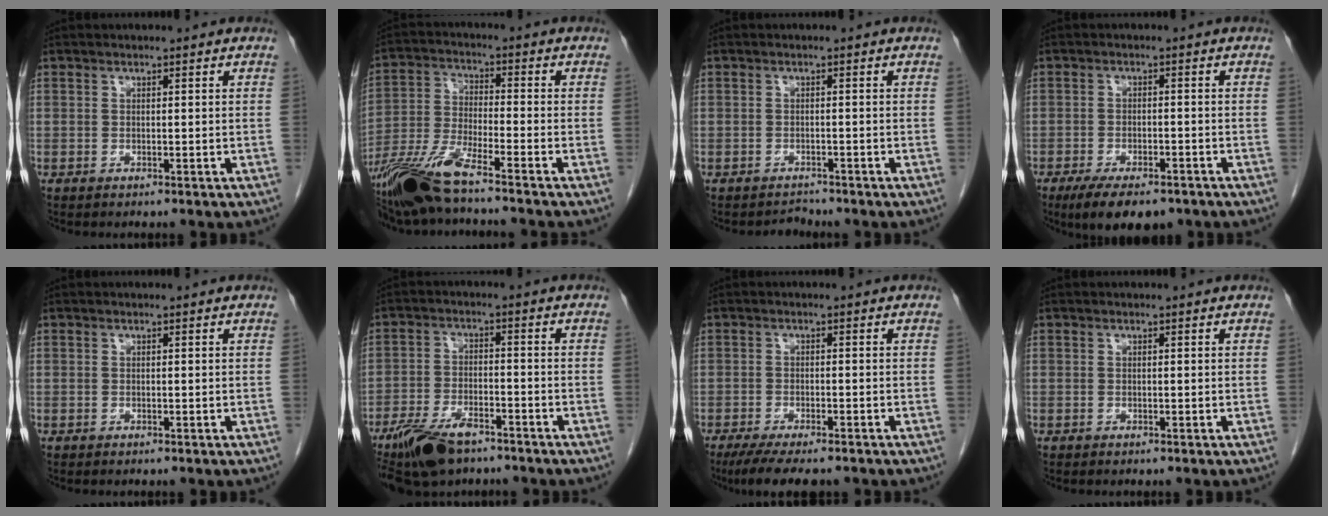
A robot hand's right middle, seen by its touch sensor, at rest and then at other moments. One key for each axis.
{"total": 10.6, "fx": -8.3, "fy": 0.2, "fz": 6.7, "tx": -0.142, "ty": -0.024, "tz": -0.162}
{"total": 1.3, "fx": -1.1, "fy": 0.1, "fz": -0.7, "tx": 0.008, "ty": -0.007, "tz": -0.018}
{"total": 9.0, "fx": -6.6, "fy": 3.1, "fz": 5.3, "tx": -0.082, "ty": -0.011, "tz": -0.100}
{"total": 0.0}
{"total": 9.7, "fx": -6.9, "fy": 3.7, "fz": 5.6, "tx": -0.109, "ty": -0.012, "tz": -0.125}
{"total": 8.8, "fx": -7.2, "fy": 1.9, "fz": 4.8, "tx": -0.072, "ty": -0.014, "tz": -0.110}
{"total": 0.0}